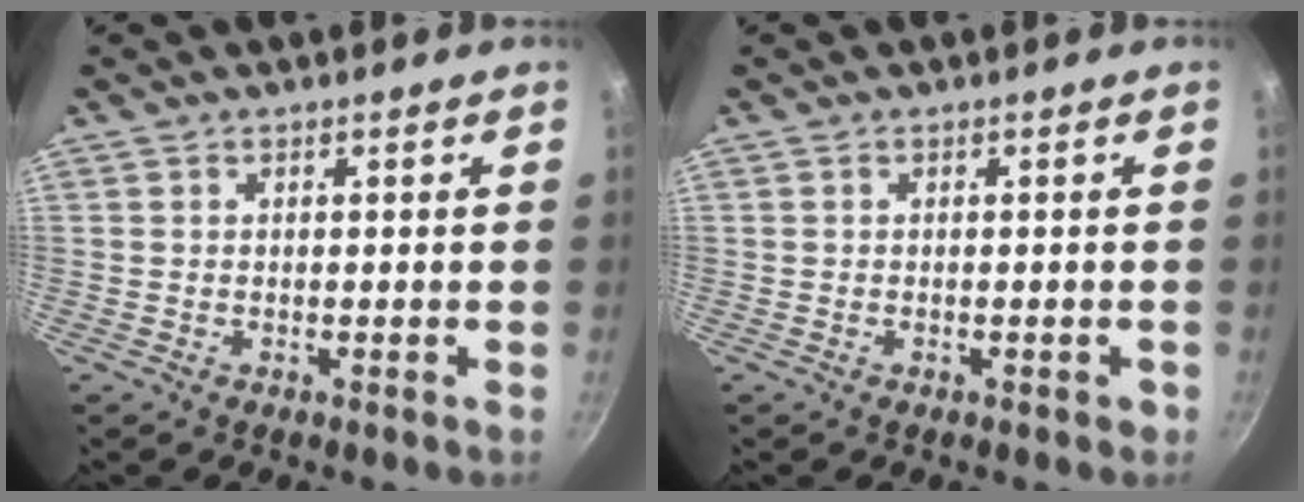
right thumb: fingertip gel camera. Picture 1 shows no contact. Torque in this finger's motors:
{"motor_torque": [-0.31, -0.03, -0.24, 0.10, -0.03]}